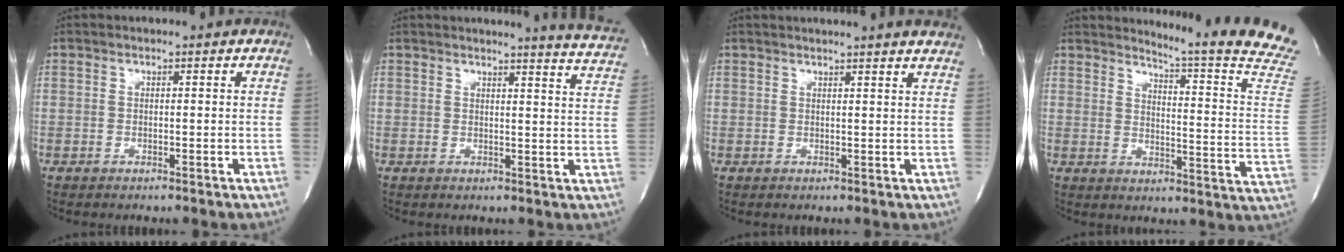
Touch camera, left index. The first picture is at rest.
{"total": 9.7, "force": [9.5, -1.0, 1.9], "torque": [-0.022, -0.079, 0.084]}
{"total": 10.5, "force": [9.7, -0.3, 4.0], "torque": [-0.061, -0.004, 0.099]}
{"total": 18.9, "force": [17.6, -1.5, 6.8], "torque": [-0.102, -0.139, 0.195]}